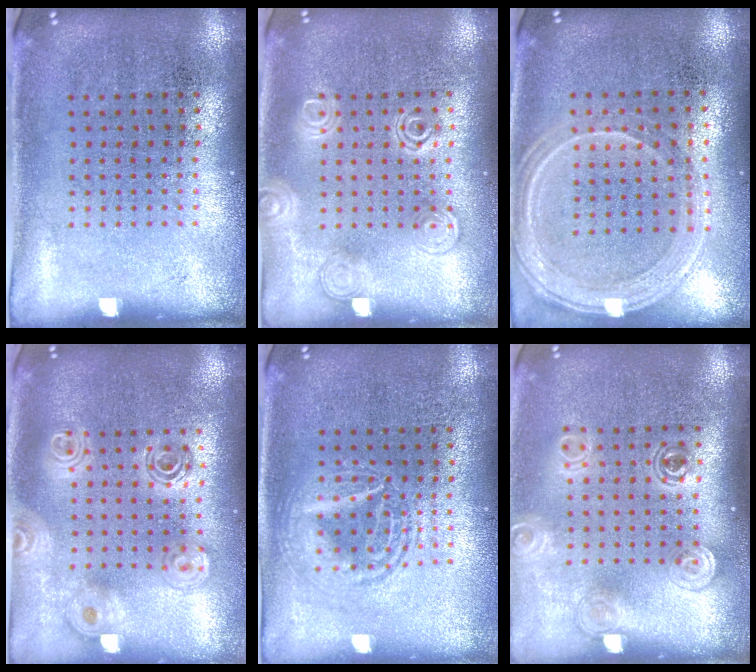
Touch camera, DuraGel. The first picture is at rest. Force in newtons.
{"total": 2.3, "press": 2.2, "slide": 0.3}
{"total": 1.2, "press": 1.2, "slide": 0.2}
{"total": 1.8, "press": 1.6, "slide": 0.9}
{"total": 2.8, "press": 2.8, "slide": 0.3}
{"total": 1.4, "press": 1.2, "slide": 0.7}